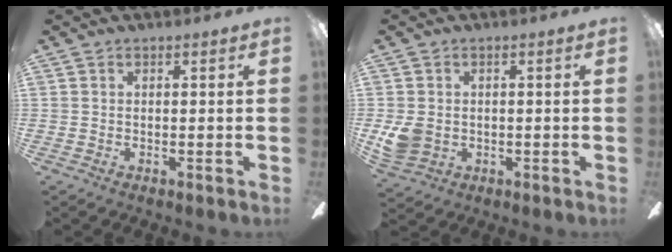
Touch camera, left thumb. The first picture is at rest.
{"total": 5.5, "force": [0.1, 4.6, 2.9], "torque": [-0.058, 0.007, 0.006]}